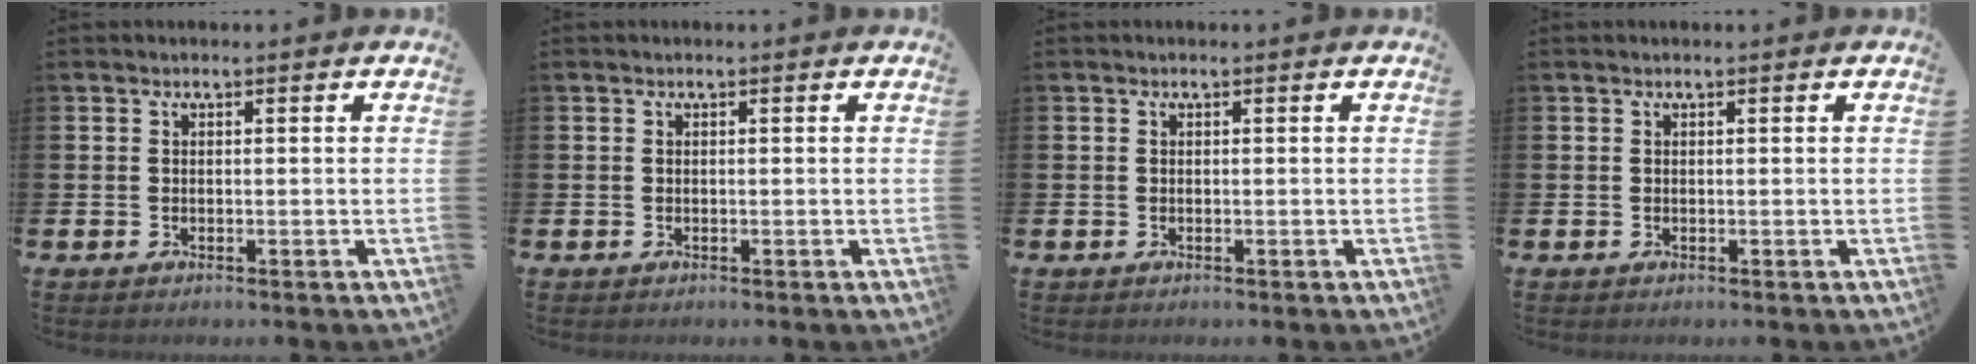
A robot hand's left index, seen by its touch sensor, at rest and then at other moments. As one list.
[{"total": 0.0}, {"total": 0.0}, {"total": 0.0}]